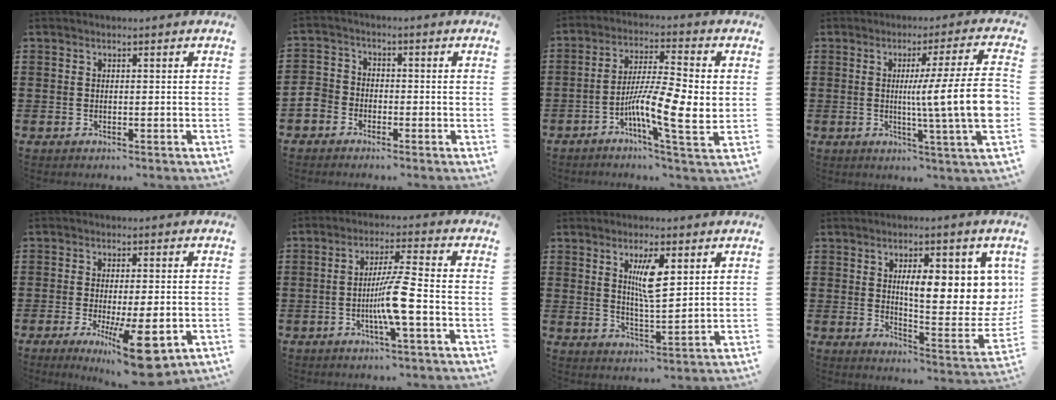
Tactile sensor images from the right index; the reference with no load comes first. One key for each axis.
{"total": 3.8, "fx": -2.2, "fy": 2.9, "fz": 1.0, "tx": -0.051, "ty": -0.001, "tz": -0.053}
{"total": 10.3, "fx": -1.8, "fy": 2.0, "fz": 10.0, "tx": -0.189, "ty": -0.010, "tz": -0.033}
{"total": 13.3, "fx": -0.5, "fy": 0.1, "fz": 13.3, "tx": -0.216, "ty": -0.021, "tz": -0.018}
{"total": 9.8, "fx": -3.6, "fy": 2.3, "fz": 8.8, "tx": -0.159, "ty": -0.009, "tz": -0.056}
{"total": 7.0, "fx": -2.1, "fy": -0.2, "fz": 6.6, "tx": -0.128, "ty": -0.010, "tz": -0.044}
{"total": 6.1, "fx": 2.4, "fy": 1.7, "fz": 5.3, "tx": -0.096, "ty": -0.003, "tz": 0.036}
{"total": 10.3, "fx": 3.5, "fy": 3.6, "fz": 9.1, "tx": -0.125, "ty": -0.022, "tz": 0.048}